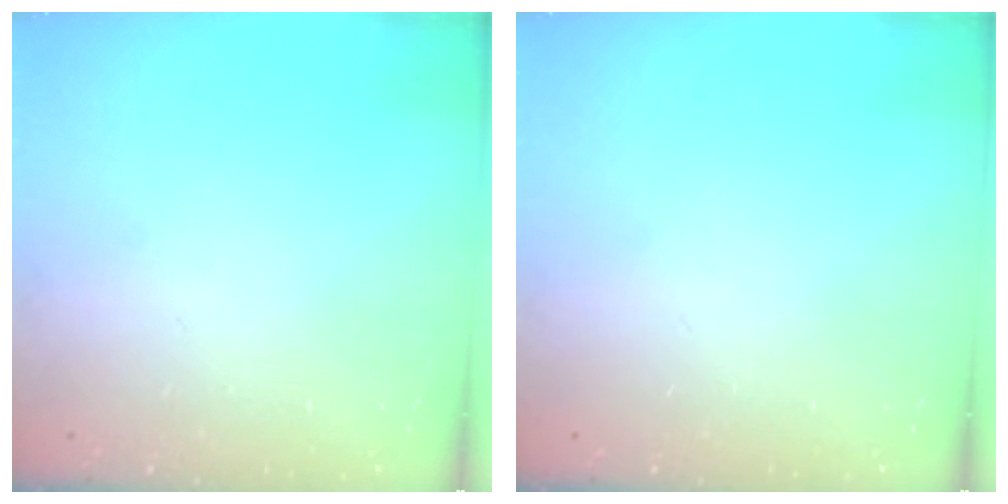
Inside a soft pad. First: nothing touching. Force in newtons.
{"total": 0.0}